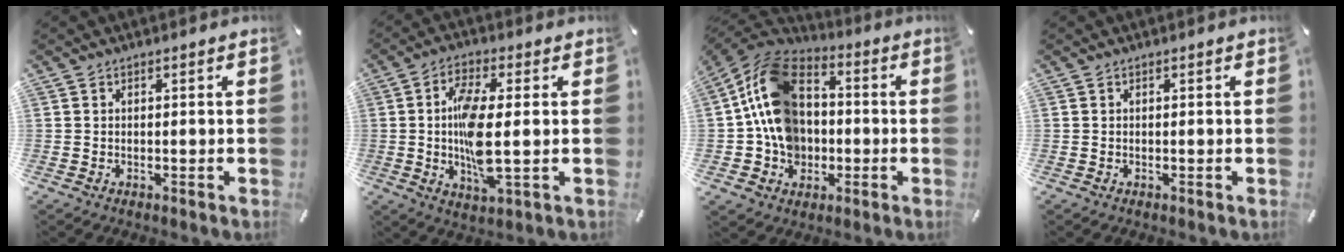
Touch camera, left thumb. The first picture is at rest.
{"total": 11.5, "force": [-0.1, 3.7, 10.9], "torque": [-0.215, -0.013, -0.004]}
{"total": 16.1, "force": [-0.7, 13.4, 8.9], "torque": [-0.196, 0.016, -0.010]}
{"total": 0.0}